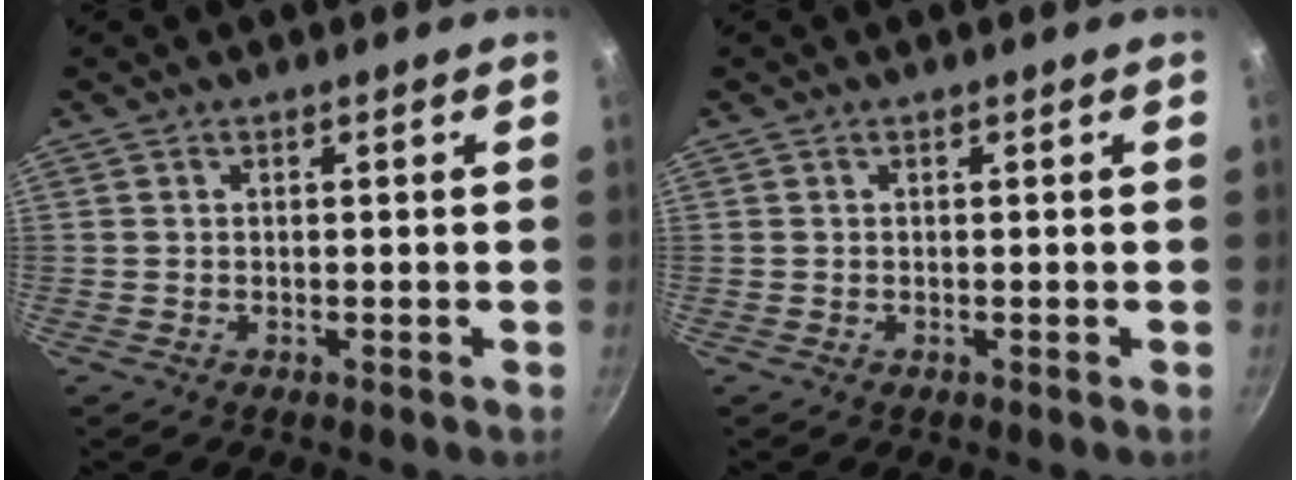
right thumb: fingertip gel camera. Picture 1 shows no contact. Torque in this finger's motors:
{"motor_torque": [-0.01, -0.01, 0.01, 0.00, 0.00]}